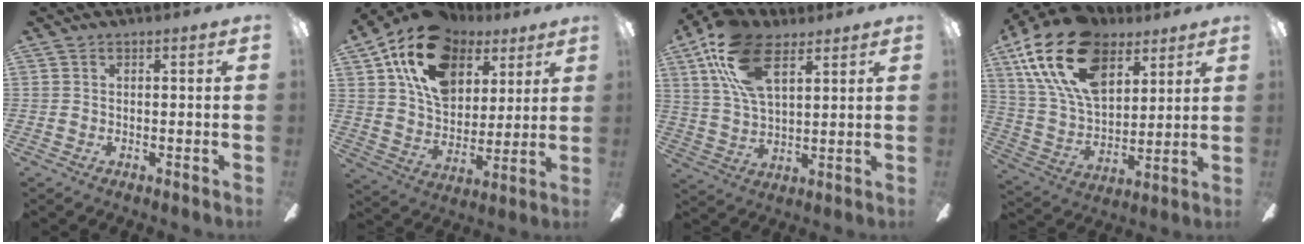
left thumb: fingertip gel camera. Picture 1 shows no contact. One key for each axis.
{"total": 18.4, "fx": 10.4, "fy": 12.0, "fz": 9.3, "tx": -0.170, "ty": -0.034, "tz": 0.193}
{"total": 17.5, "fx": 9.1, "fy": 8.8, "fz": 12.1, "tx": -0.245, "ty": -0.010, "tz": 0.165}
{"total": 22.6, "fx": 12.1, "fy": 13.1, "fz": 13.9, "tx": -0.270, "ty": -0.042, "tz": 0.215}